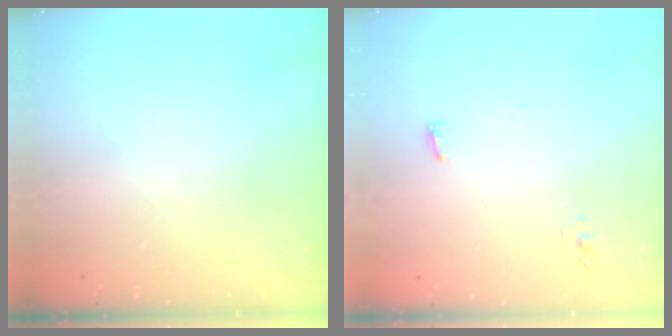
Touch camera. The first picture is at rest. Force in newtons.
{"total": 3.3, "press": 2.9, "slide": 1.7}